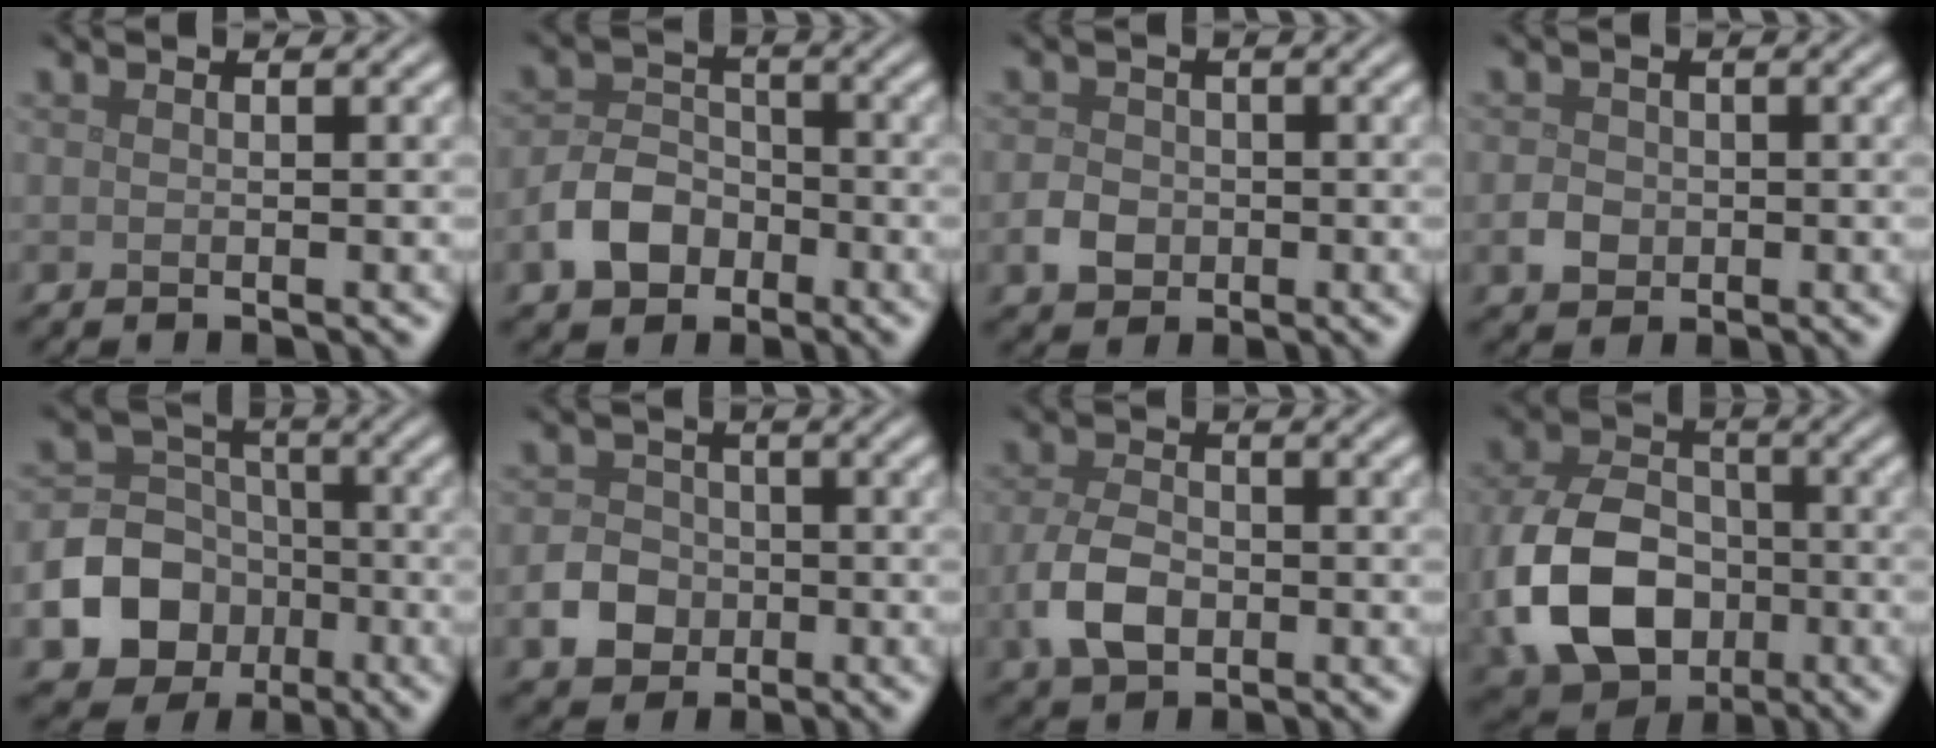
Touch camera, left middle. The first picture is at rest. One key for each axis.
{"total": 4.6, "fx": -2.3, "fy": 3.3, "fz": 2.2, "tx": -0.042, "ty": 0.001, "tz": -0.047}
{"total": 2.5, "fx": -0.8, "fy": 2.1, "fz": 1.1, "tx": -0.017, "ty": 0.001, "tz": -0.019}
{"total": 2.1, "fx": -0.6, "fy": 1.8, "fz": 0.9, "tx": -0.013, "ty": -0.001, "tz": -0.014}
{"total": 10.0, "fx": -4.1, "fy": 8.5, "fz": 3.3, "tx": -0.049, "ty": -0.020, "tz": -0.099}
{"total": 3.7, "fx": -1.3, "fy": 3.1, "fz": 1.6, "tx": -0.025, "ty": 0.002, "tz": -0.029}
{"total": 4.4, "fx": -1.3, "fy": 3.0, "fz": 3.0, "tx": -0.070, "ty": -0.004, "tz": -0.028}
{"total": 10.7, "fx": -2.8, "fy": 7.9, "fz": 6.7, "tx": -0.159, "ty": -0.016, "tz": -0.050}